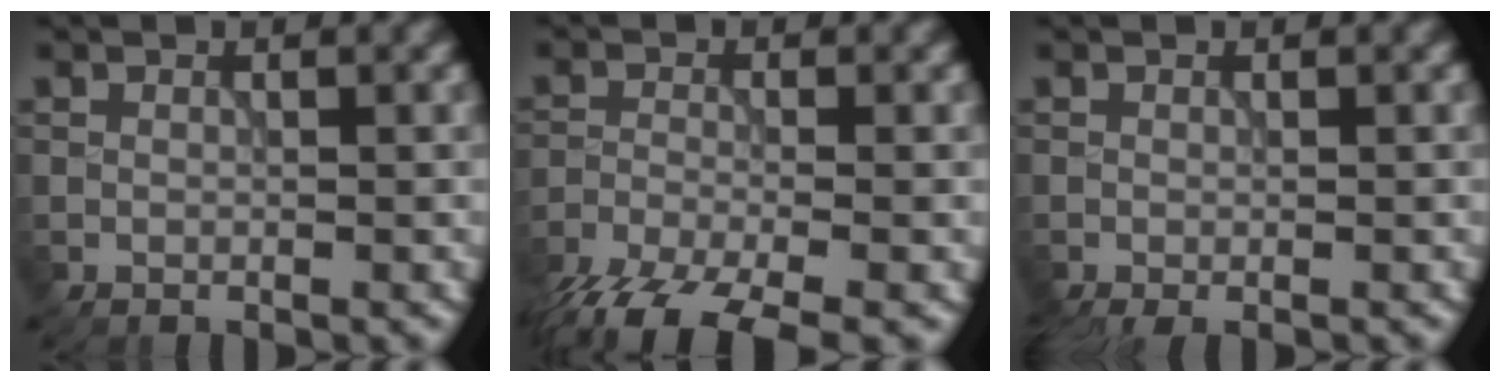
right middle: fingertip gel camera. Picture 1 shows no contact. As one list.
[{"total": 8.1, "force": [-6.1, 2.4, 4.7], "torque": [-0.093, -0.029, -0.117]}, {"total": 2.1, "force": [-1.5, 0.4, 1.4], "torque": [-0.025, -0.011, -0.027]}]